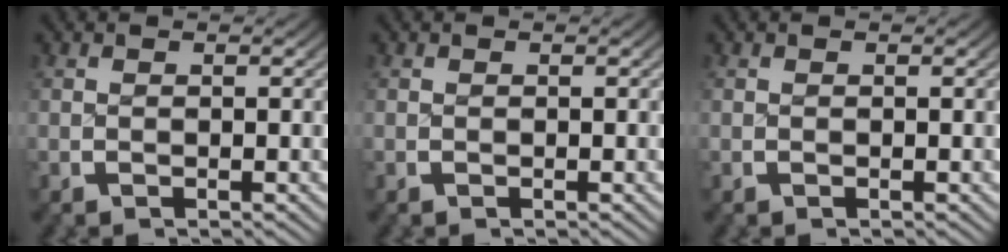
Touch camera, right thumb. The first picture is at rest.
{"total": 0.0}
{"total": 0.0}